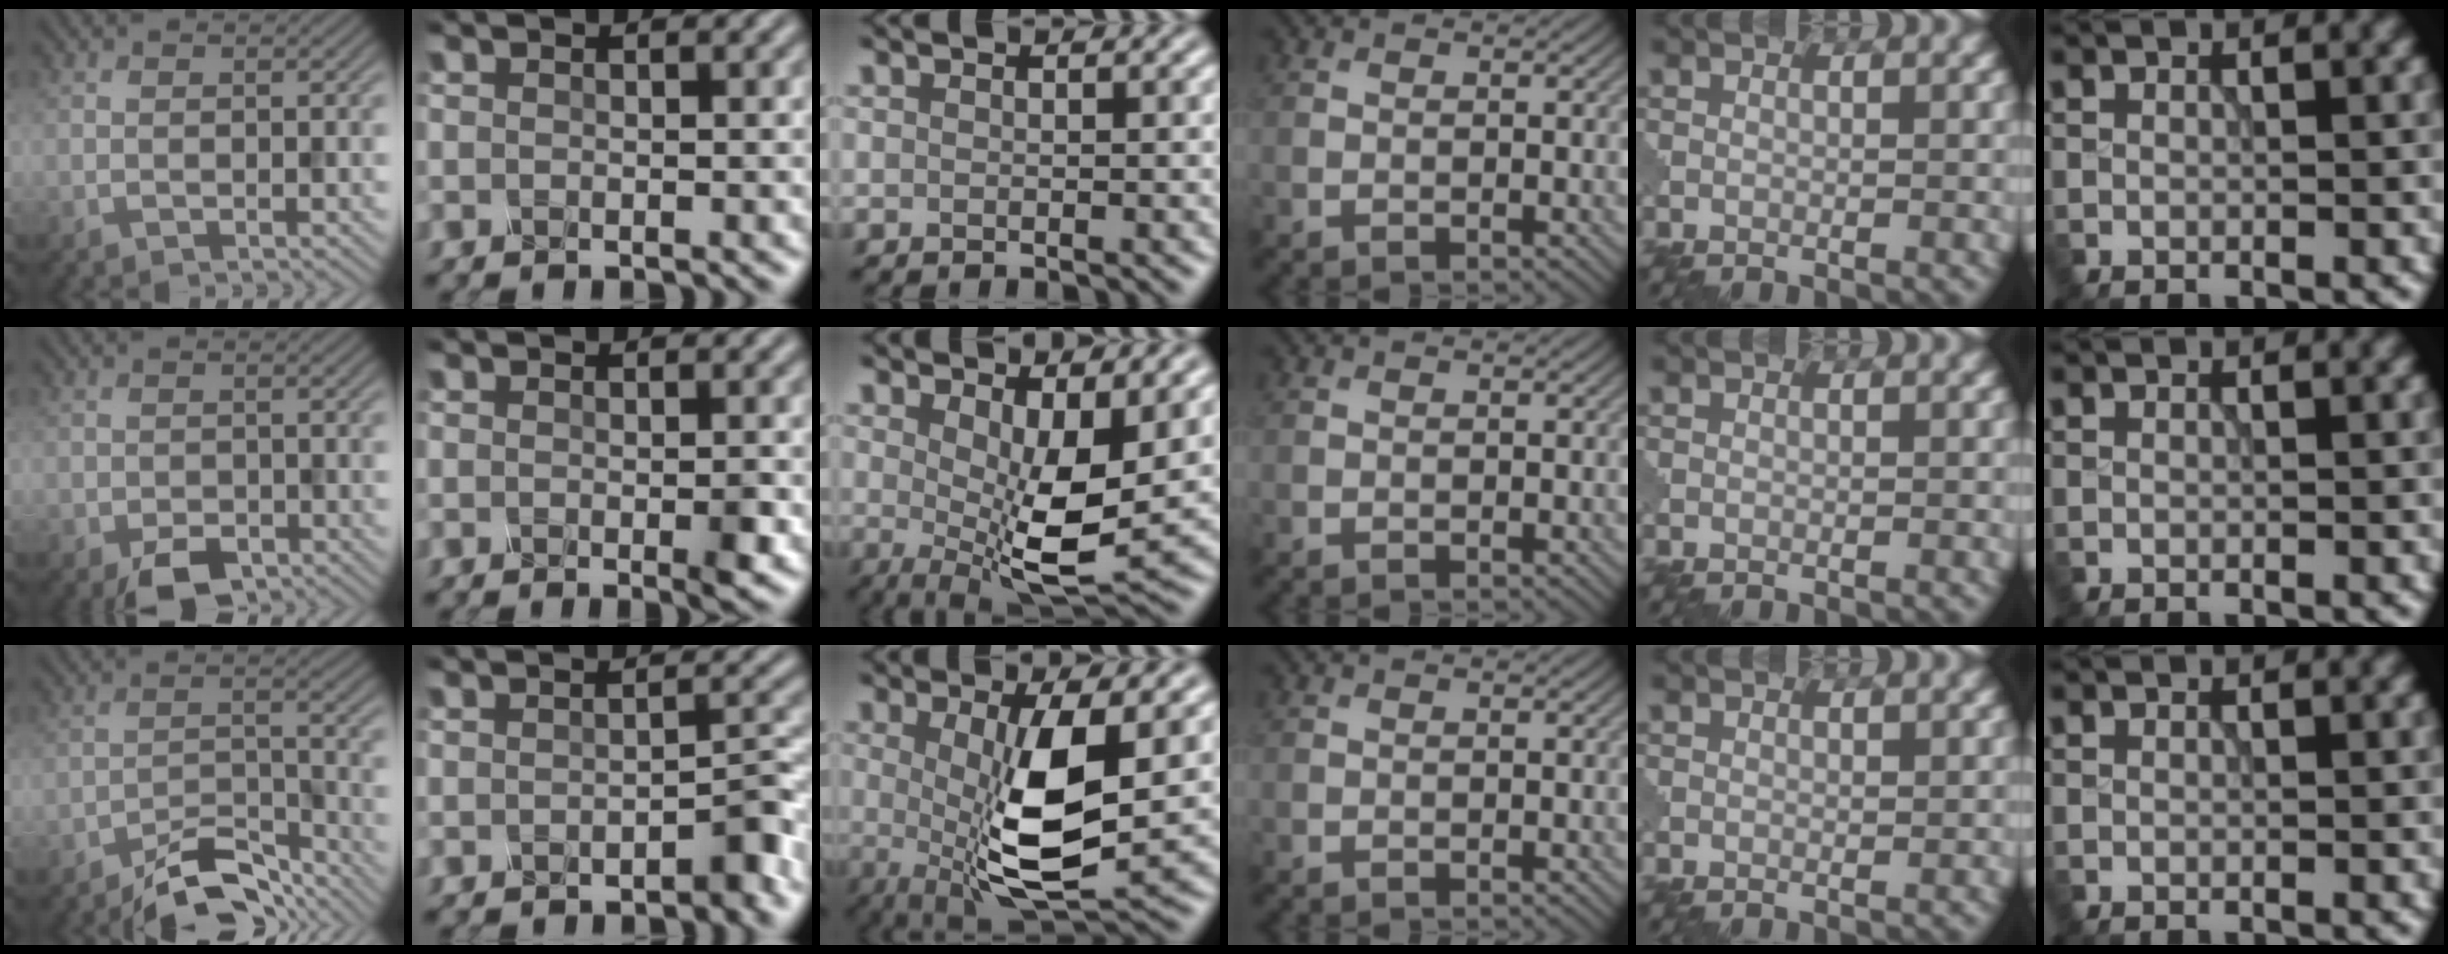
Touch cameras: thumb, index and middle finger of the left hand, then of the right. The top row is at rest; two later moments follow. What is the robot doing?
{"motion": "press", "object": "mechanical pencil"}